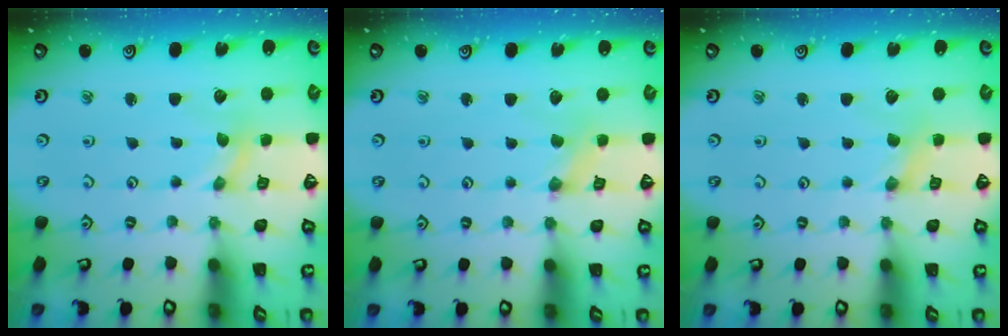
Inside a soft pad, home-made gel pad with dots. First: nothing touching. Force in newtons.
{"total": 0.0}
{"total": 0.9, "press": 0.9, "slide": 0.1}